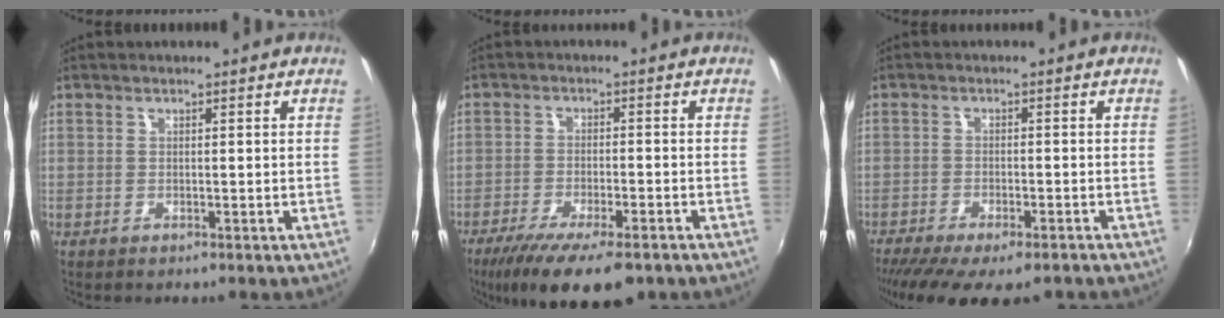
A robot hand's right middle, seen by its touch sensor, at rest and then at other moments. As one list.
[{"total": 13.5, "force": [-9.6, 4.0, 8.7], "torque": [-0.179, -0.041, -0.157]}, {"total": 13.3, "force": [-10.3, 3.8, 7.4], "torque": [-0.155, -0.049, -0.159]}]